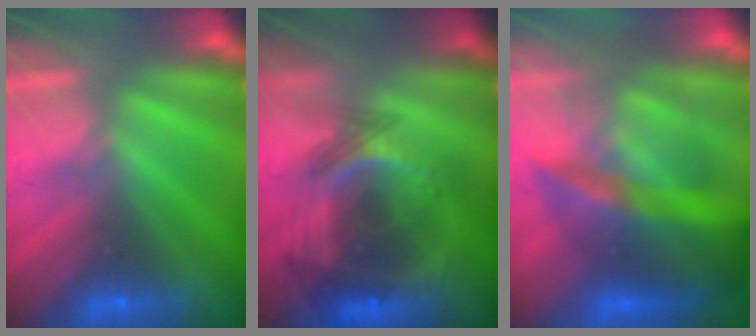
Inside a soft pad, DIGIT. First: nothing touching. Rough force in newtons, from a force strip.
{"total": 8.5}
{"total": 9.5}